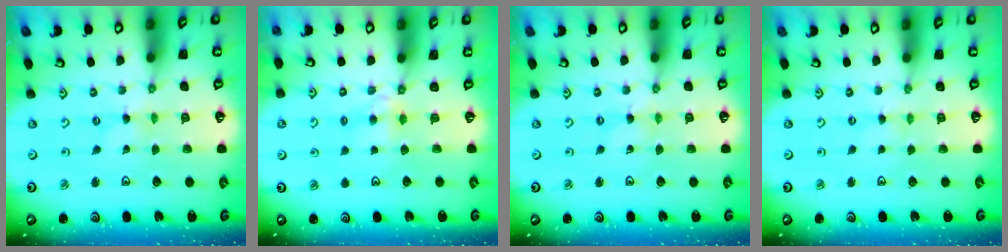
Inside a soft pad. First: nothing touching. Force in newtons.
{"total": 4.8, "press": 4.8, "slide": 0.6}
{"total": 0.0}
{"total": 0.0}